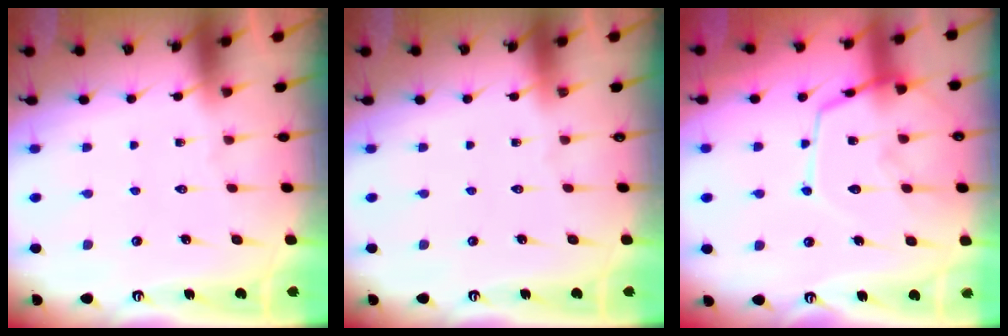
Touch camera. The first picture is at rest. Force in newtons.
{"total": 0.0}
{"total": 14.1, "press": 14.0, "slide": 1.3}